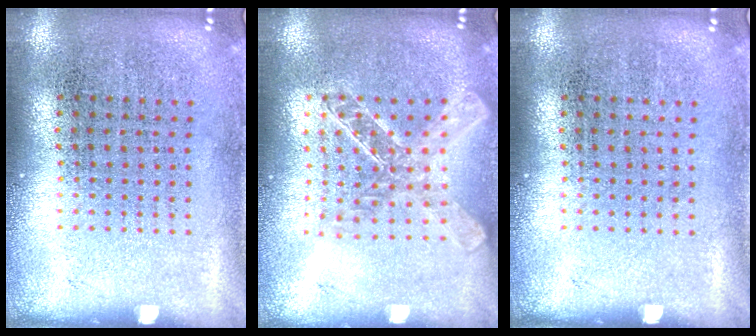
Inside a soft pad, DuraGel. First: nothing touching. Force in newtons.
{"total": 1.7, "press": 1.5, "slide": 0.8}
{"total": 0.0}